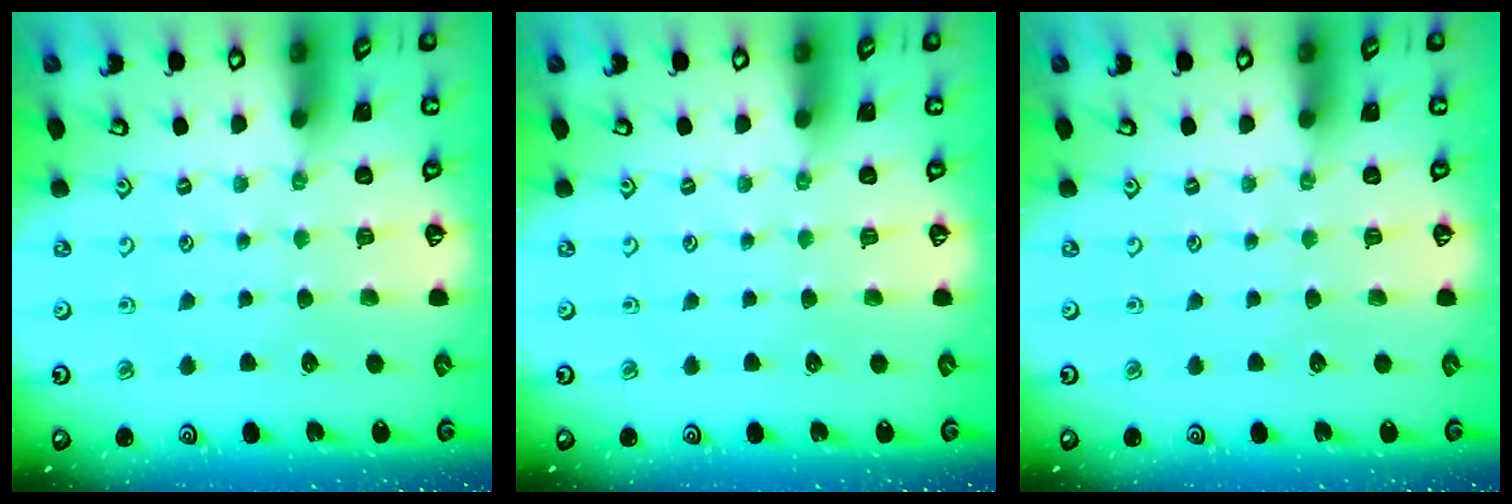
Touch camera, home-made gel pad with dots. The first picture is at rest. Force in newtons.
{"total": 0.0}
{"total": 0.0}